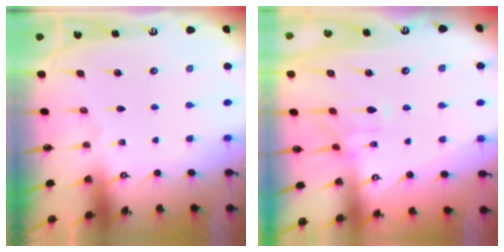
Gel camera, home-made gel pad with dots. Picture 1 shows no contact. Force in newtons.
{"total": 1.6, "press": 1.3, "slide": 0.9}